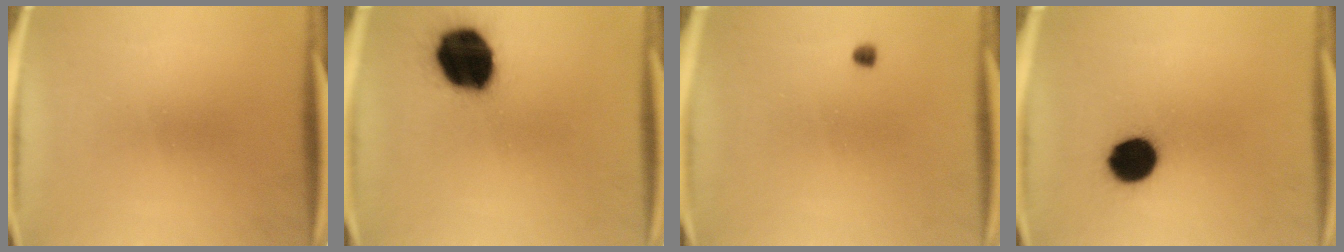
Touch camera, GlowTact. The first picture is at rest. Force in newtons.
{"total": 19.8}
{"total": 1.0}
{"total": 10.8}